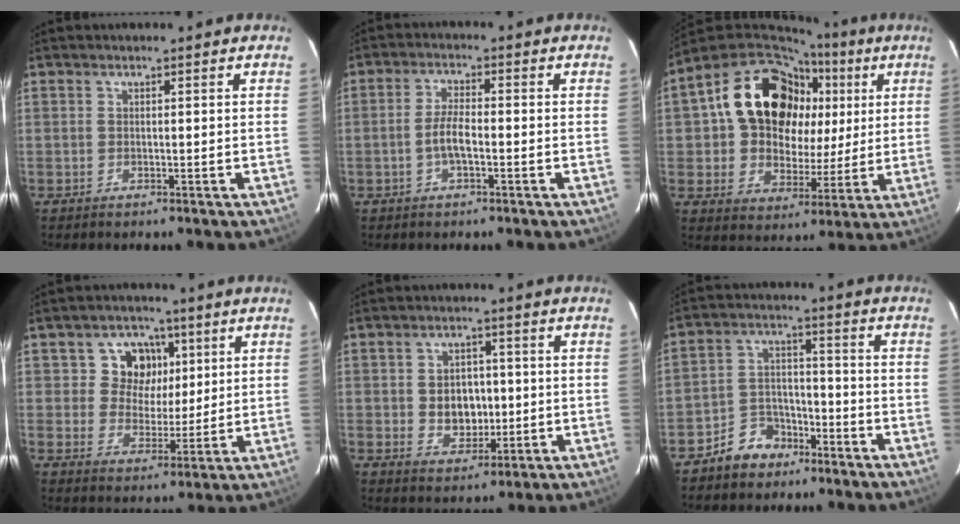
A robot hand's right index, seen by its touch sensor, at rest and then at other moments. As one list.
[{"total": 4.2, "force": [-1.4, 1.2, 3.8], "torque": [-0.079, 0.003, -0.026]}, {"total": 21.1, "force": [7.3, 16.1, 11.5], "torque": [-0.235, 0.058, 0.137]}, {"total": 8.0, "force": [2.6, 7.1, 2.6], "torque": [-0.050, 0.005, 0.042]}, {"total": 6.6, "force": [-0.2, 5.3, 3.9], "torque": [-0.074, 0.006, 0.008]}, {"total": 7.9, "force": [-5.8, 5.0, 2.0], "torque": [-0.050, 0.025, -0.092]}]